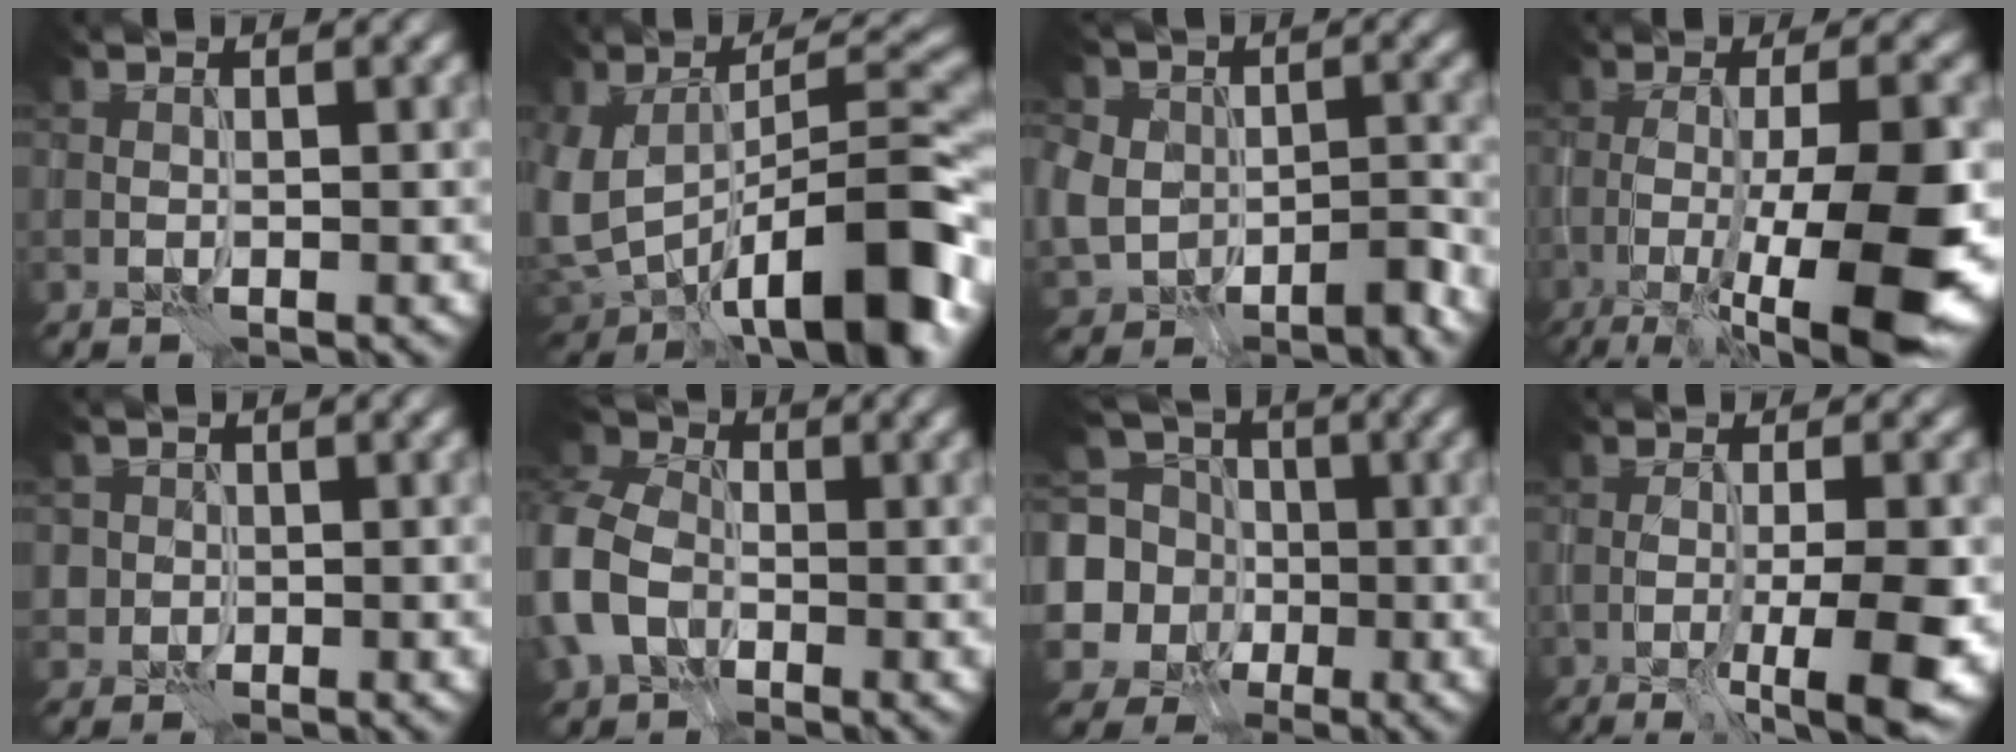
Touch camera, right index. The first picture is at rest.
{"total": 12.6, "force": [-3.7, 6.4, 10.2], "torque": [-0.160, -0.012, -0.049]}
{"total": 7.0, "force": [-2.6, 5.1, 4.1], "torque": [-0.067, -0.004, -0.053]}
{"total": 12.3, "force": [-3.1, 3.1, 11.5], "torque": [-0.168, -0.013, -0.038]}
{"total": 1.7, "force": [0.2, 1.7, -0.1], "torque": [0.009, 0.002, 0.002]}
{"total": 8.6, "force": [-2.4, 6.5, 5.2], "torque": [-0.140, -0.012, -0.060]}
{"total": 8.2, "force": [-0.3, 7.6, 3.2], "torque": [-0.078, -0.012, -0.026]}
{"total": 7.4, "force": [-2.2, 1.7, 6.8], "torque": [-0.085, -0.010, -0.030]}